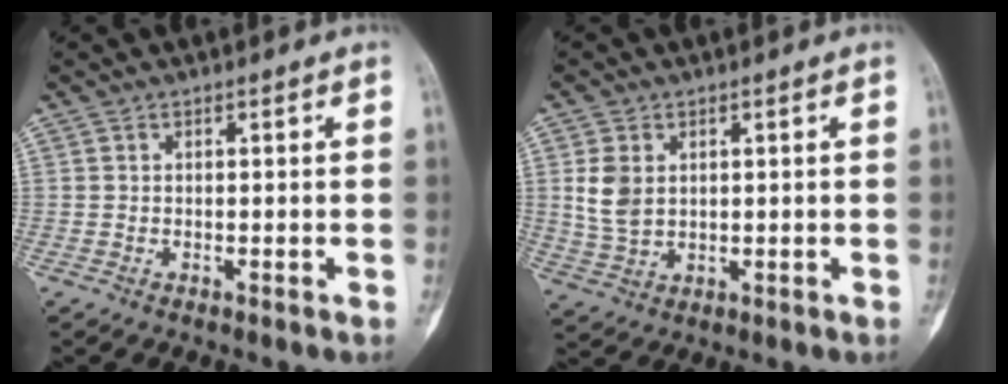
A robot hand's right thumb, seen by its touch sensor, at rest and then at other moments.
{"total": 5.9, "force": [1.4, 4.2, 4.0], "torque": [-0.074, -0.005, 0.037]}